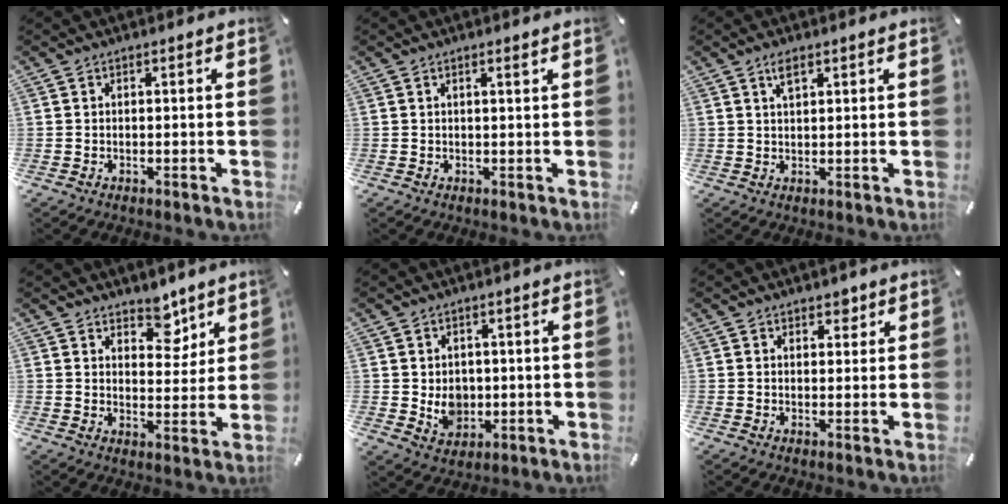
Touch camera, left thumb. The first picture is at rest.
{"total": 1.1, "force": [0.6, 0.0, 0.9], "torque": [-0.017, -0.001, 0.010]}
{"total": 2.7, "force": [1.6, 1.0, 1.9], "torque": [-0.041, 0.001, 0.029]}
{"total": 7.1, "force": [5.4, 4.3, 1.7], "torque": [-0.001, -0.041, 0.093]}
{"total": 5.8, "force": [0.2, 5.2, 2.5], "torque": [-0.025, -0.005, 0.003]}
{"total": 2.5, "force": [1.6, 1.8, 0.7], "torque": [0.008, -0.004, 0.022]}